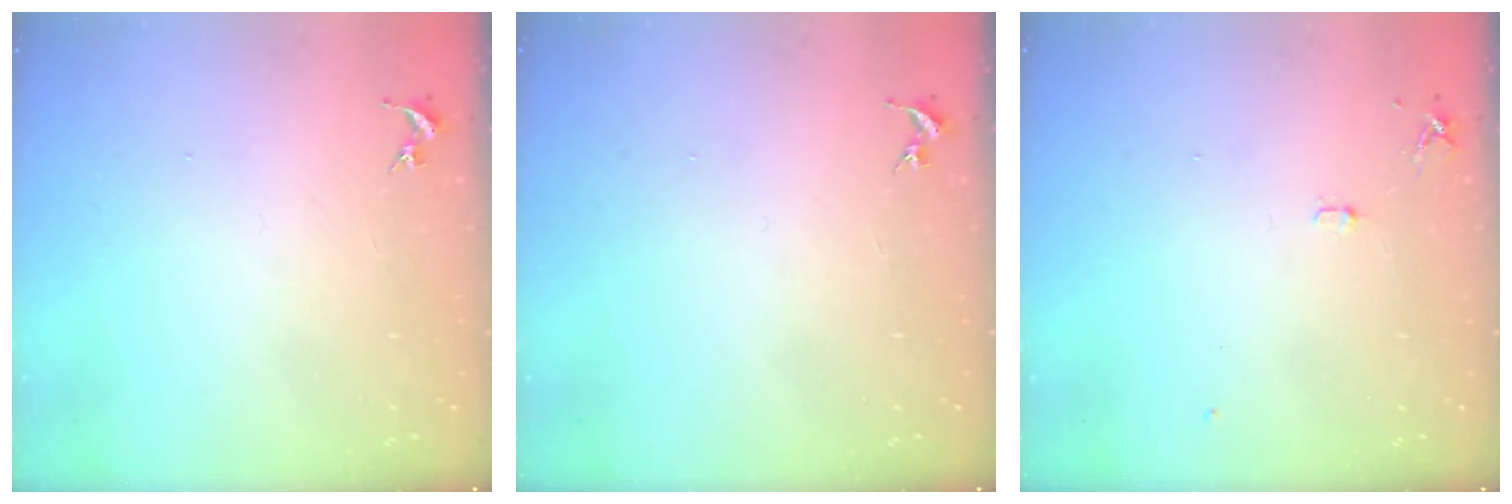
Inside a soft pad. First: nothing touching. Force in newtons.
{"total": 0.0}
{"total": 5.2, "press": 5.1, "slide": 0.6}